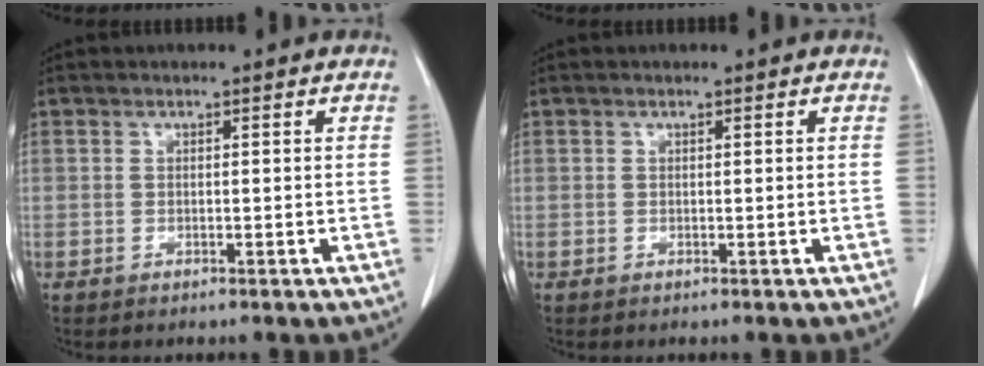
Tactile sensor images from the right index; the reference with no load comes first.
{"total": 0.0}